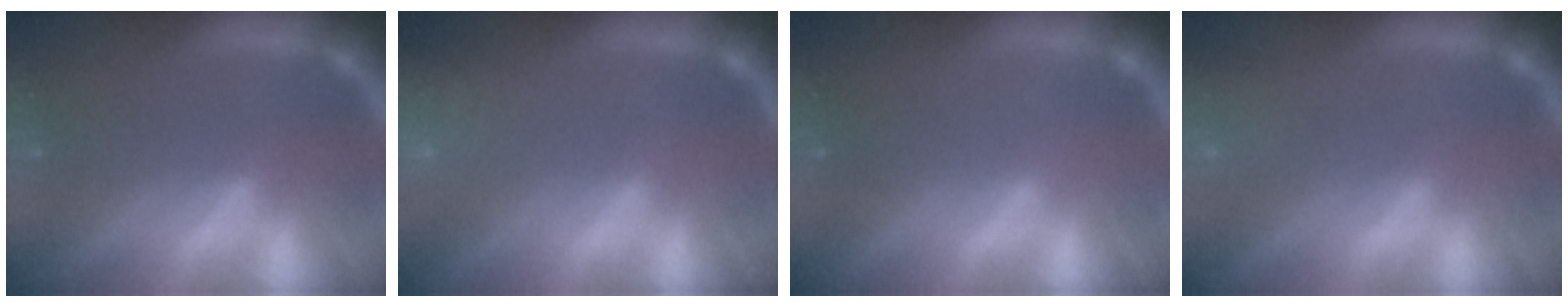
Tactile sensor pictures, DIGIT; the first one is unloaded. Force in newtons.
{"total": 6.5}
{"total": 0.0}
{"total": 3.0}